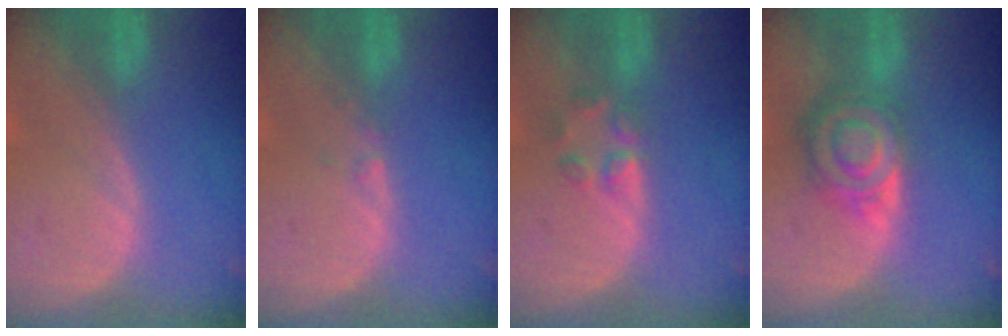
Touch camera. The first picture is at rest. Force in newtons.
{"total": 0.6, "press": 0.6, "slide": 0.2}
{"total": 2.9, "press": 2.9, "slide": 0.3}
{"total": 8.1, "press": 7.1, "slide": 3.9}